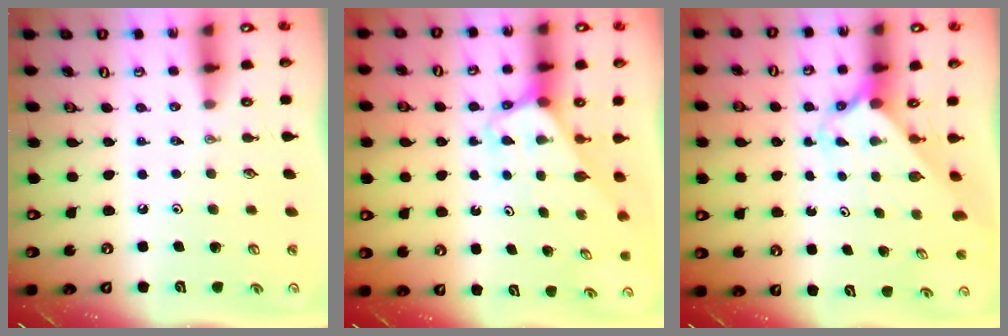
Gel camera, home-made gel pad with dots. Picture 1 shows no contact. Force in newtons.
{"total": 3.2, "press": 3.2, "slide": 0.2}
{"total": 2.4, "press": 2.4, "slide": 0.3}